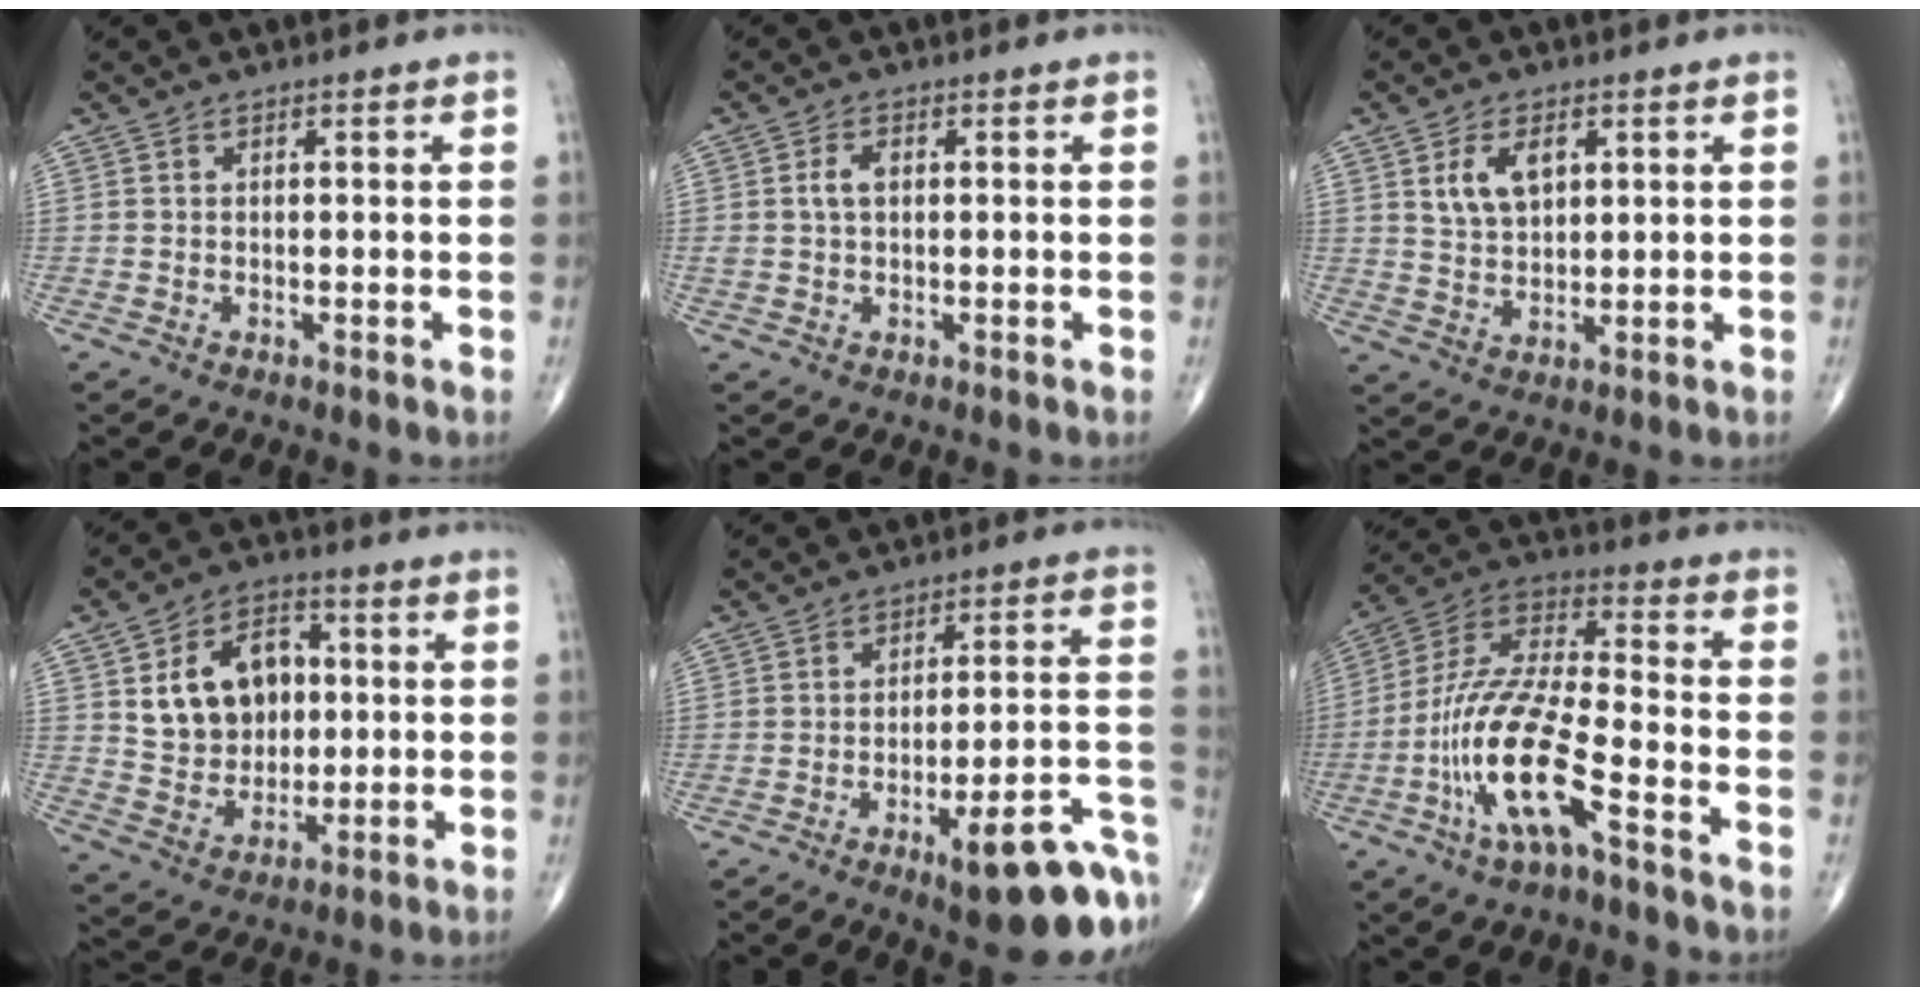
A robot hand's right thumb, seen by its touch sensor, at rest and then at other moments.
{"total": 3.0, "force": [0.4, 1.8, 2.3], "torque": [-0.047, 0.005, 0.009]}
{"total": 7.0, "force": [2.7, 4.2, 4.9], "torque": [-0.077, -0.010, 0.055]}
{"total": 14.0, "force": [2.7, 10.6, 8.8], "torque": [-0.102, 0.003, 0.051]}
{"total": 18.5, "force": [-8.5, 4.5, 15.8], "torque": [-0.146, 0.054, -0.105]}
{"total": 17.0, "force": [-7.2, 4.9, 14.5], "torque": [-0.305, 0.046, -0.137]}